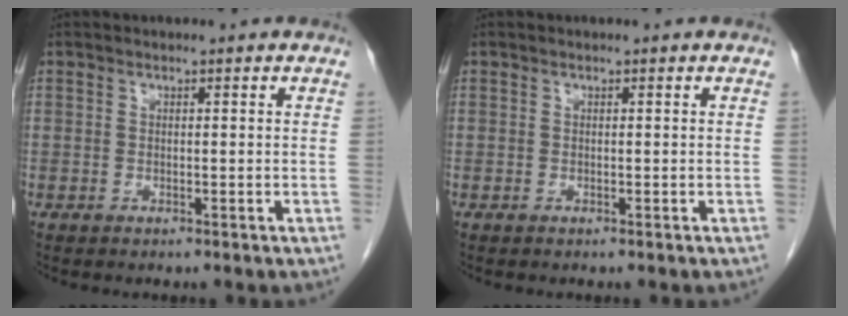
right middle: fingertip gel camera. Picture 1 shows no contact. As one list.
[{"total": 0.0}]